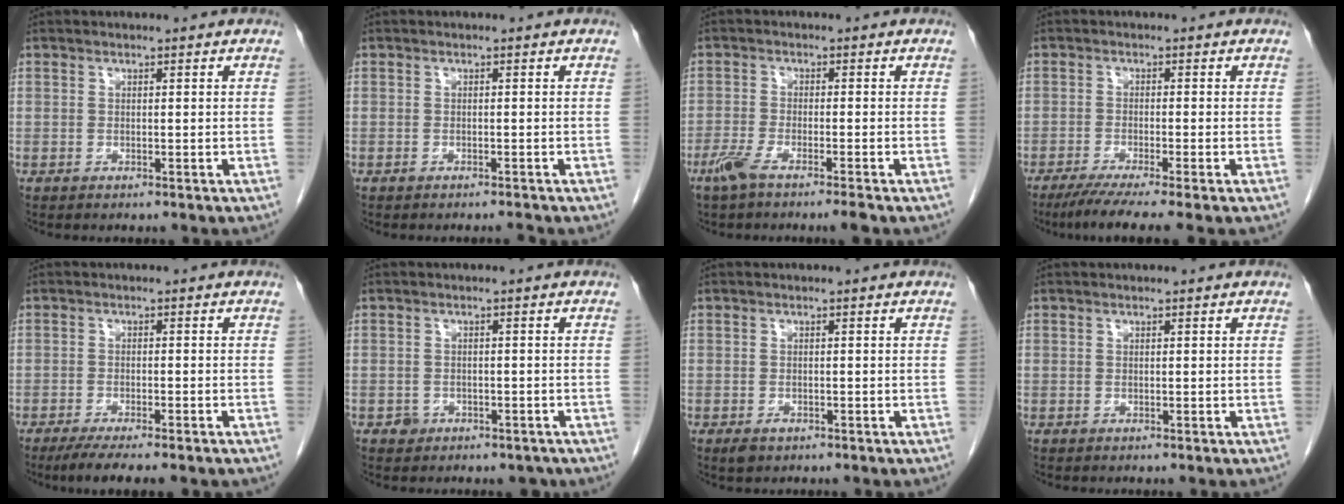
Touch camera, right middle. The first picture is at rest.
{"total": 0.7, "force": [-0.7, -0.1, 0.2], "torque": [-0.006, -0.002, -0.009]}
{"total": 4.5, "force": [-3.3, 0.1, 3.1], "torque": [-0.060, -0.009, -0.065]}
{"total": 6.9, "force": [-5.1, -0.5, 4.6], "torque": [-0.071, -0.019, -0.085]}
{"total": 7.8, "force": [-6.2, 0.8, 4.7], "torque": [-0.064, -0.015, -0.090]}
{"total": 2.3, "force": [-1.3, 1.8, 0.3], "torque": [0.000, 0.010, -0.014]}
{"total": 1.4, "force": [-0.8, 0.8, 0.8], "torque": [-0.015, 0.000, -0.007]}
{"total": 0.0}